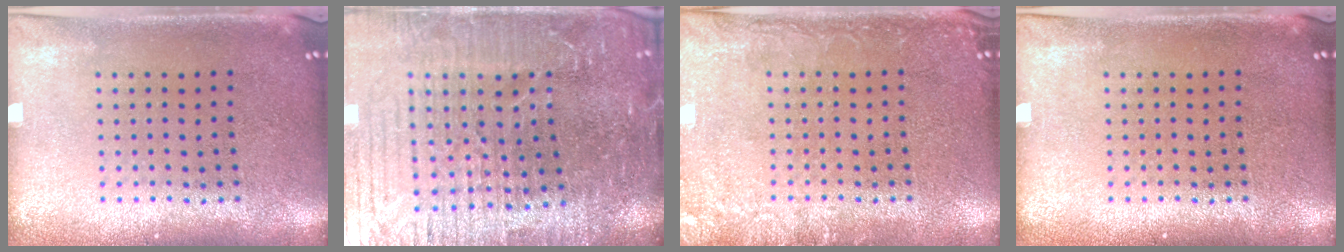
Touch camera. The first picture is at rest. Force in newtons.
{"total": 5.7, "press": 5.2, "slide": 2.3}
{"total": 2.4, "press": 2.4, "slide": 0.4}
{"total": 0.0}